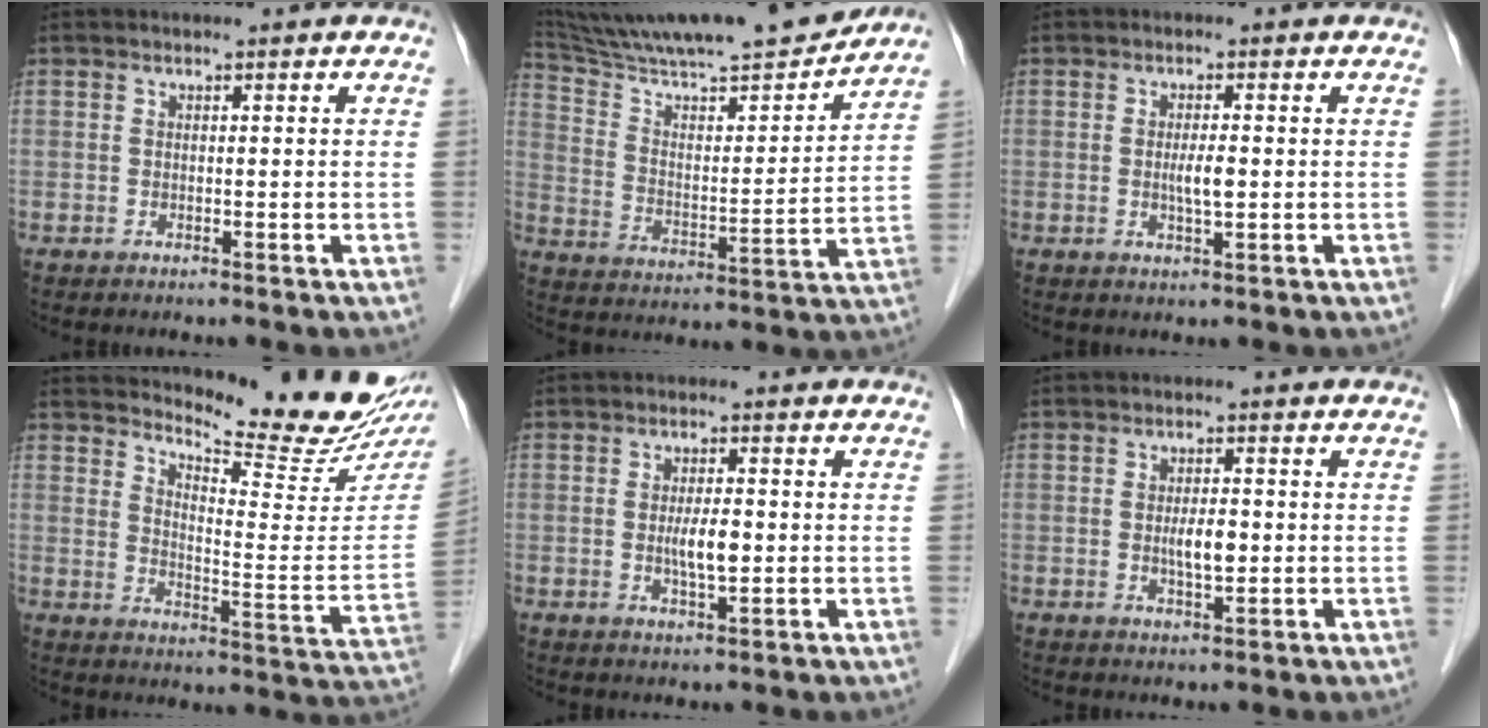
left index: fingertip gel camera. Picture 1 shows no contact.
{"total": 22.2, "force": [19.9, 1.2, 9.8], "torque": [-0.165, -0.007, 0.310]}
{"total": 2.7, "force": [-0.2, 0.4, 2.6], "torque": [-0.051, -0.003, -0.002]}
{"total": 17.0, "force": [15.9, 1.4, 5.9], "torque": [-0.093, -0.089, 0.199]}
{"total": 3.8, "force": [-0.3, 0.8, 3.7], "torque": [-0.070, -0.003, -0.003]}
{"total": 3.3, "force": [-0.2, 1.0, 3.2], "torque": [-0.060, -0.001, -0.002]}